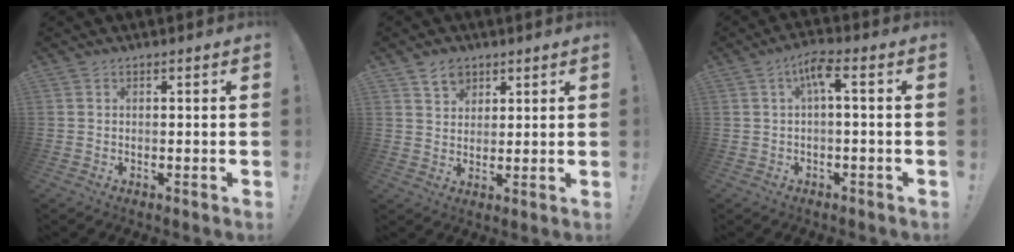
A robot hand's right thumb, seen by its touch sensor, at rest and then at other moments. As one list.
[{"total": 5.8, "force": [3.8, 4.2, 1.1], "torque": [-0.008, -0.022, 0.070]}, {"total": 6.0, "force": [0.8, 1.3, 5.7], "torque": [-0.102, 0.003, 0.012]}]